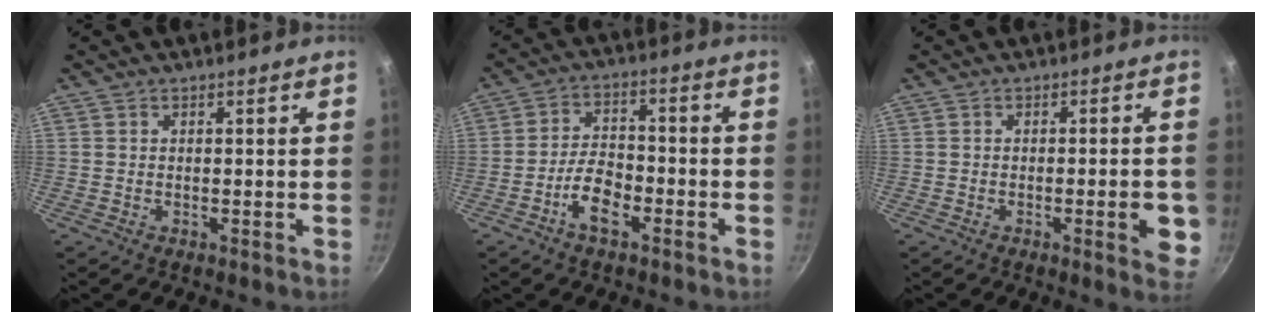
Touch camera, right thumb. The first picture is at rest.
{"total": 7.2, "force": [-3.7, 3.4, 5.2], "torque": [-0.086, 0.035, -0.069]}
{"total": 6.4, "force": [-1.6, 1.8, 6.0], "torque": [-0.062, 0.002, -0.020]}